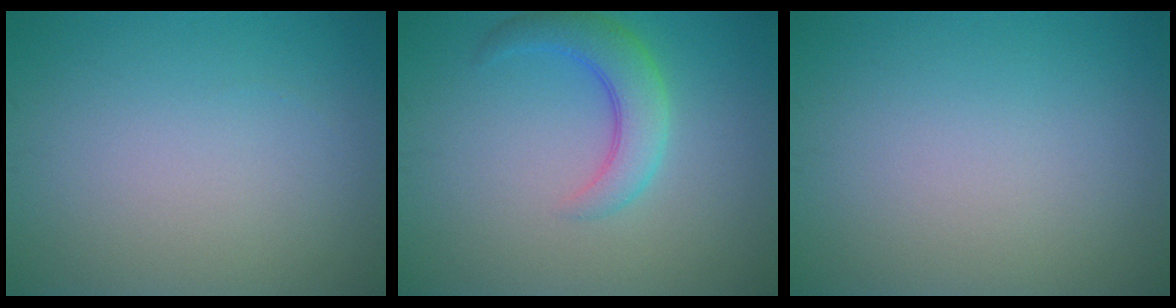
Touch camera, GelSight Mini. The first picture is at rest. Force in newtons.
{"total": 4.0, "press": 3.9, "slide": 0.2}
{"total": 0.0}